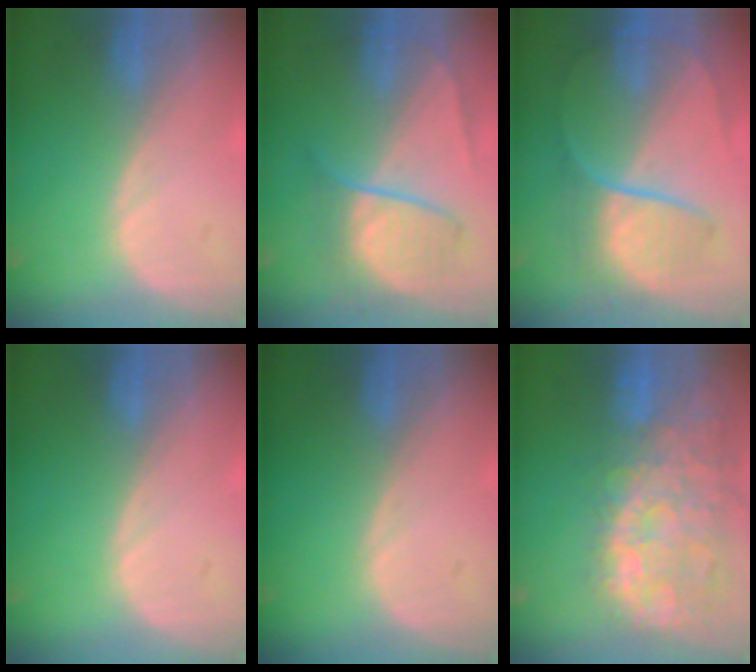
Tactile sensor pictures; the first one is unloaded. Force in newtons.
{"total": 6.7, "press": 6.7, "slide": 0.6}
{"total": 8.2, "press": 7.3, "slide": 3.7}
{"total": 0.0}
{"total": 0.0}
{"total": 14.9, "press": 12.0, "slide": 8.8}